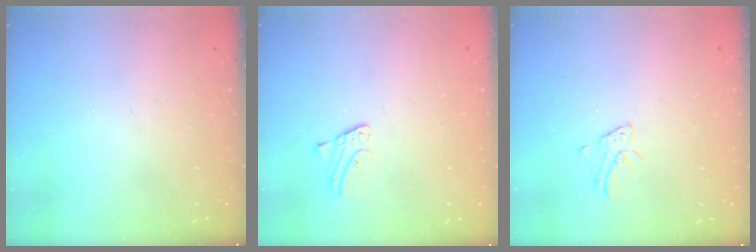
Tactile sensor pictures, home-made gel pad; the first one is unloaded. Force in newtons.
{"total": 1.9, "press": 1.9, "slide": 0.1}
{"total": 3.7, "press": 3.7, "slide": 0.2}